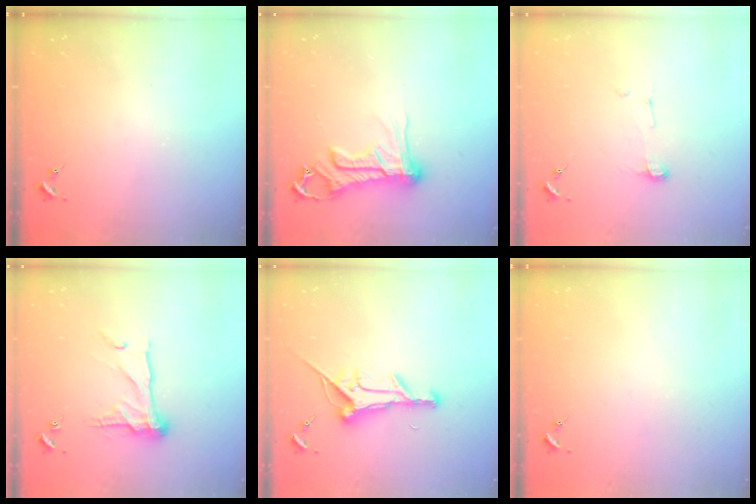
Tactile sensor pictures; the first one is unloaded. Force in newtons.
{"total": 14.0, "press": 13.9, "slide": 1.3}
{"total": 4.7, "press": 4.6, "slide": 0.5}
{"total": 14.5, "press": 14.5, "slide": 1.3}
{"total": 14.6, "press": 14.6, "slide": 0.6}
{"total": 0.0}